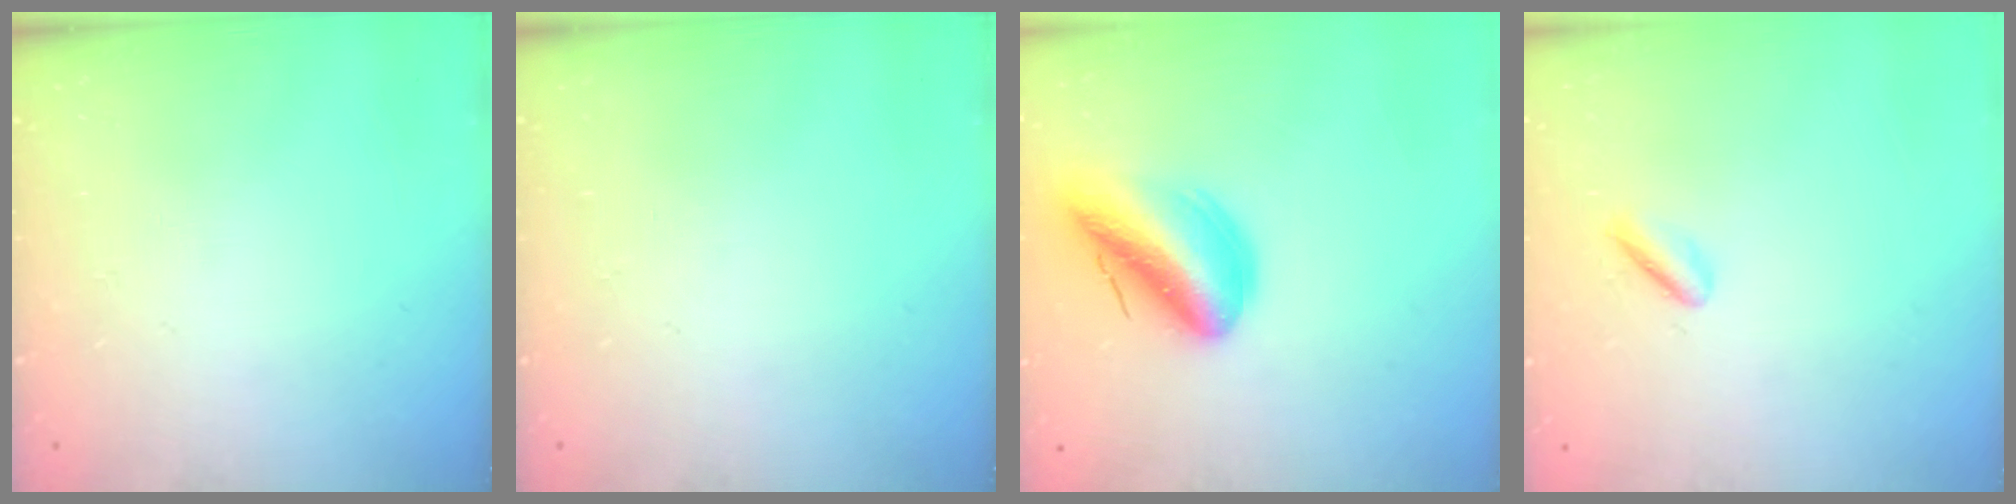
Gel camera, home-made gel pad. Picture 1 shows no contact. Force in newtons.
{"total": 0.0}
{"total": 13.5, "press": 13.3, "slide": 2.5}
{"total": 1.5, "press": 1.3, "slide": 0.6}